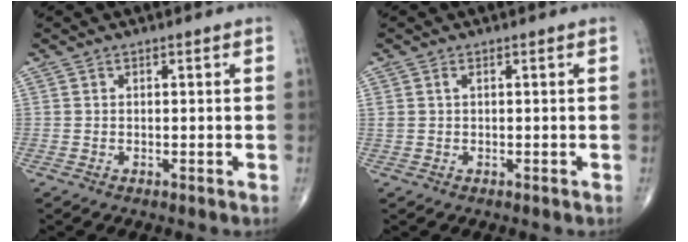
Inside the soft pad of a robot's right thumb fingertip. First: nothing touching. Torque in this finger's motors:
{"motor_torque": [-0.24, -0.34, 0.07, -0.07, 0.00]}